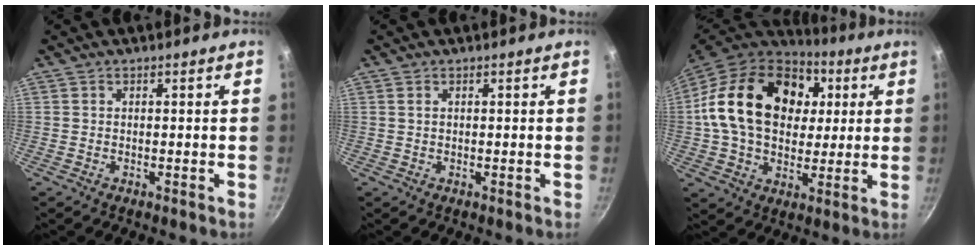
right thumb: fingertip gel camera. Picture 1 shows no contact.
{"total": 0.7, "force": [0.3, 0.4, 0.5], "torque": [-0.009, 0.001, 0.005]}
{"total": 25.2, "force": [5.5, 17.8, 17.0], "torque": [-0.280, 0.012, 0.086]}